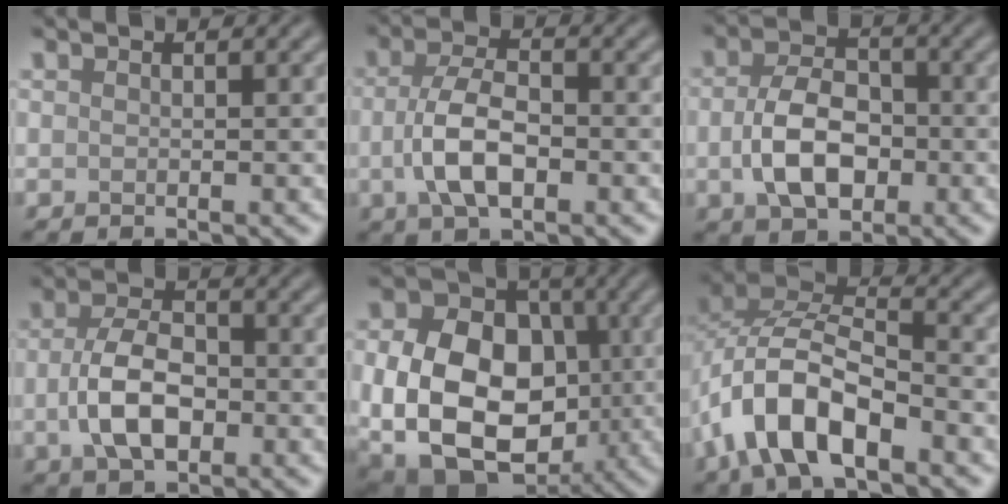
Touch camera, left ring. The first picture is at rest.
{"total": 5.0, "force": [-1.1, 2.4, 4.2], "torque": [-0.089, 0.001, -0.023]}
{"total": 5.8, "force": [-1.0, 3.7, 4.4], "torque": [-0.089, -0.003, -0.021]}
{"total": 5.5, "force": [-1.0, 3.1, 4.4], "torque": [-0.089, -0.002, -0.023]}
{"total": 16.3, "force": [-2.2, 12.3, 10.5], "torque": [-0.185, -0.013, -0.043]}
{"total": 9.2, "force": [-4.2, 4.4, 6.9], "torque": [-0.135, 0.015, -0.087]}